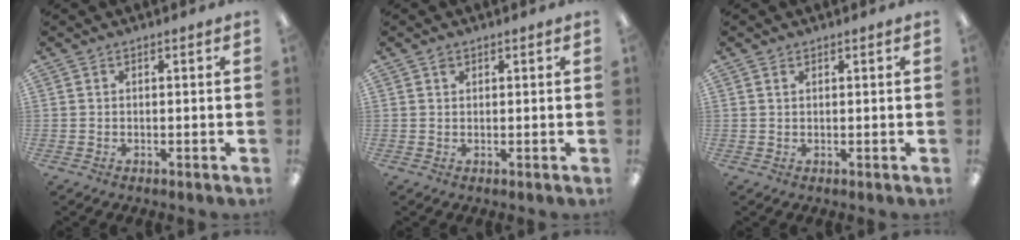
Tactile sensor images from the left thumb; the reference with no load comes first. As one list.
[{"total": 1.1, "force": [0.7, 0.7, 0.5], "torque": [-0.011, 0.001, 0.013]}, {"total": 0.9, "force": [0.6, 0.4, 0.5], "torque": [-0.011, 0.001, 0.011]}]